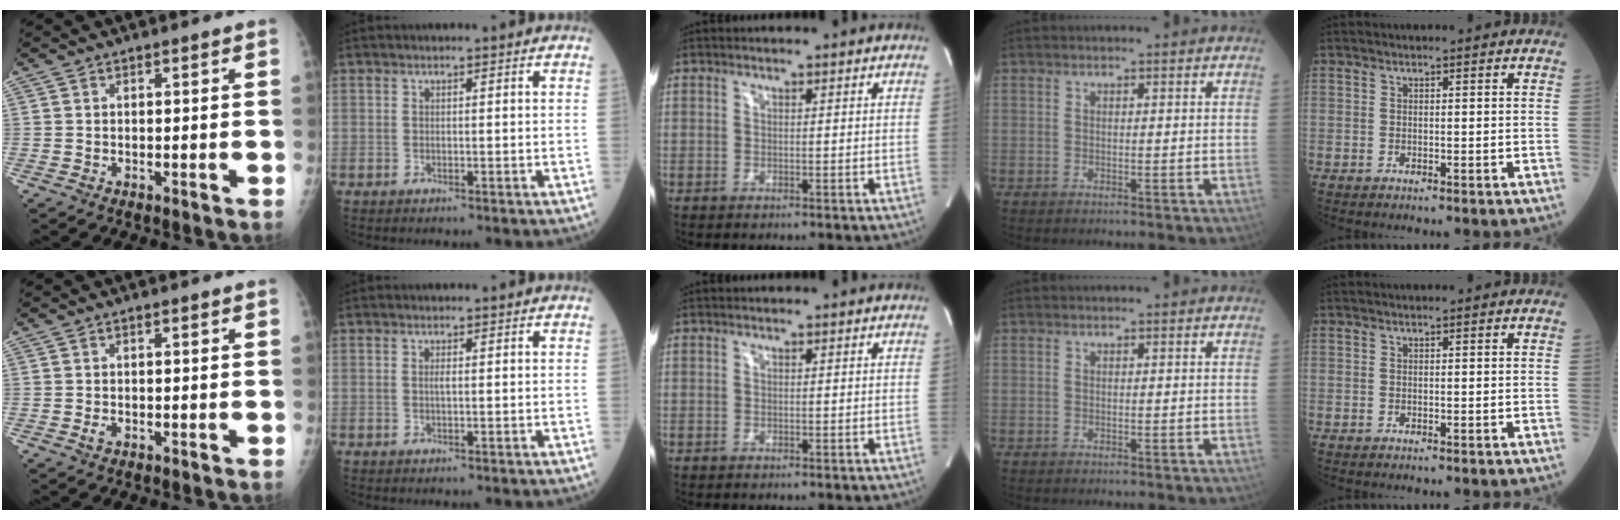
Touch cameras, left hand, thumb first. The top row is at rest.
{"thumb": {"total": 1.3, "force": [-0.1, 0.8, 1.1], "torque": [-0.017, -0.001, -0.003]}, "index": {"total": 0.6, "force": [0.0, 0.1, 0.6], "torque": [-0.014, -0.003, 0.000]}}